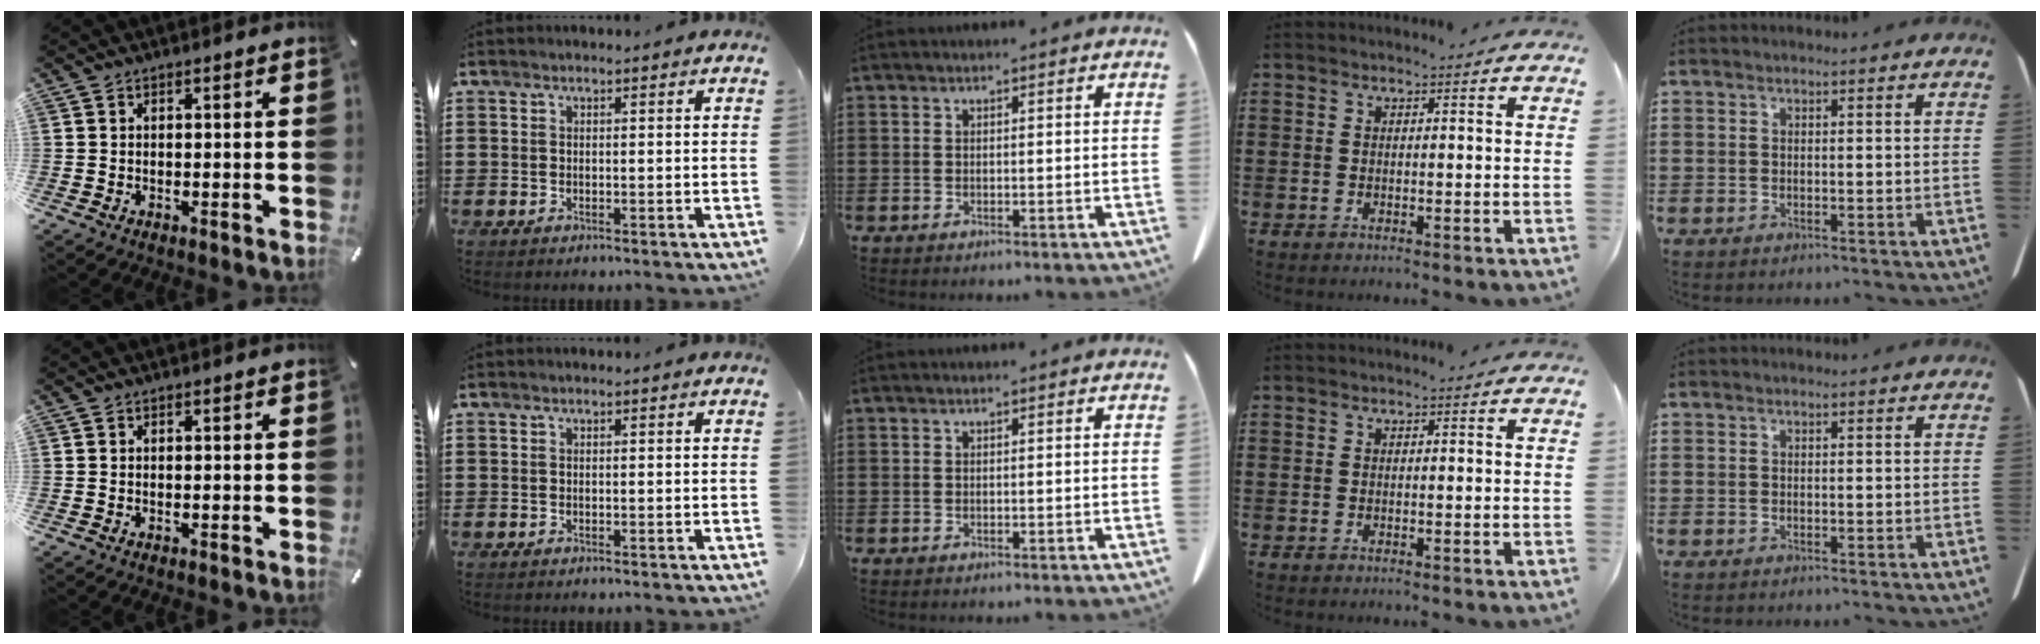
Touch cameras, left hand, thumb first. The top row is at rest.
{}